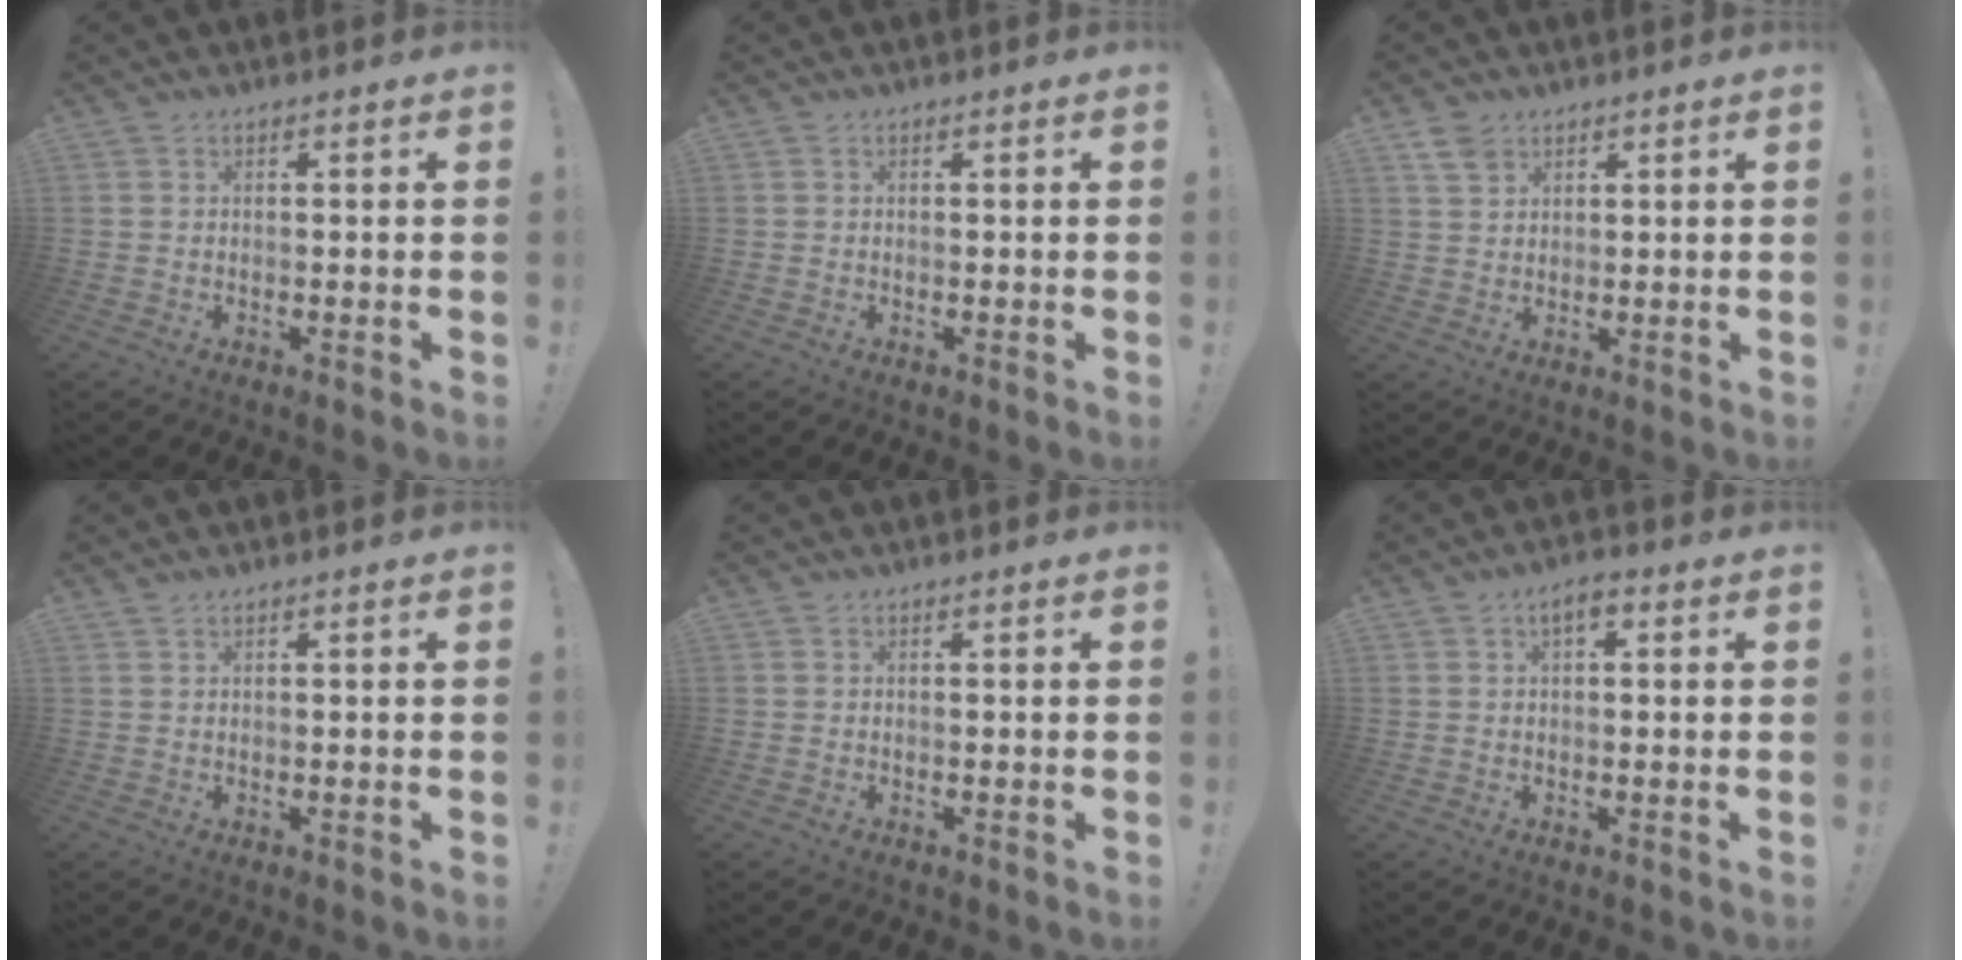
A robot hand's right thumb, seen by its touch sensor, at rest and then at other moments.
{"total": 0.0}
{"total": 5.1, "force": [3.4, 3.4, 1.7], "torque": [-0.022, -0.015, 0.064]}
{"total": 0.7, "force": [0.6, 0.0, 0.4], "torque": [-0.009, 0.000, 0.013]}
{"total": 0.0}
{"total": 2.8, "force": [0.8, 1.2, 2.3], "torque": [-0.039, 0.005, 0.012]}